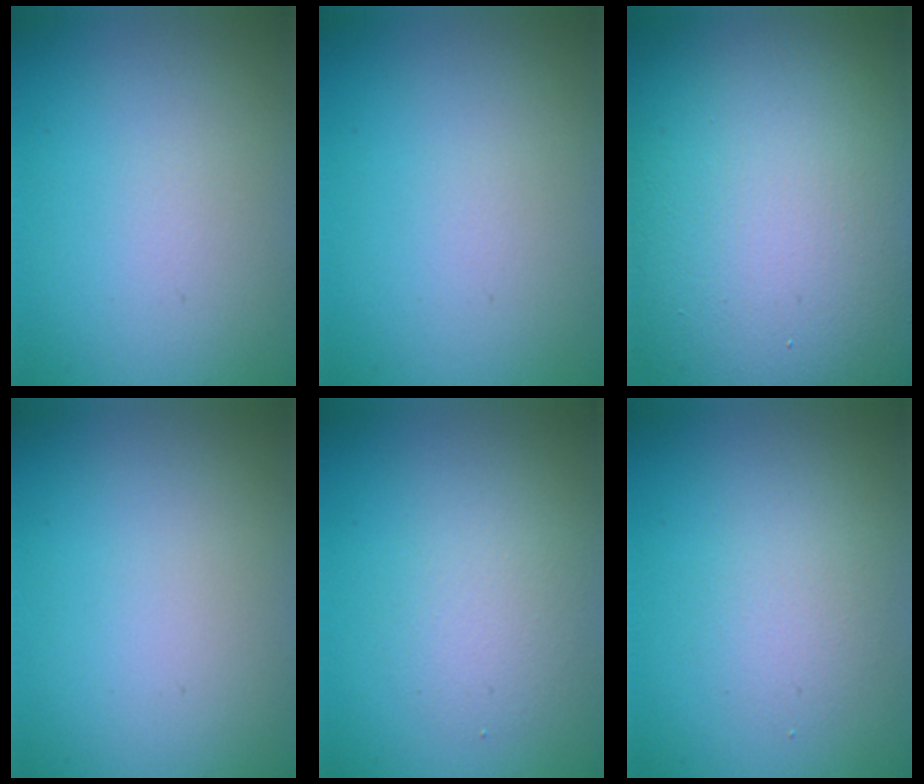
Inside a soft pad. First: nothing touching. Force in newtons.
{"total": 0.0}
{"total": 20.5, "press": 20.5, "slide": 1.3}
{"total": 0.0}
{"total": 2.4, "press": 2.4, "slide": 0.2}
{"total": 1.8, "press": 1.8, "slide": 0.0}